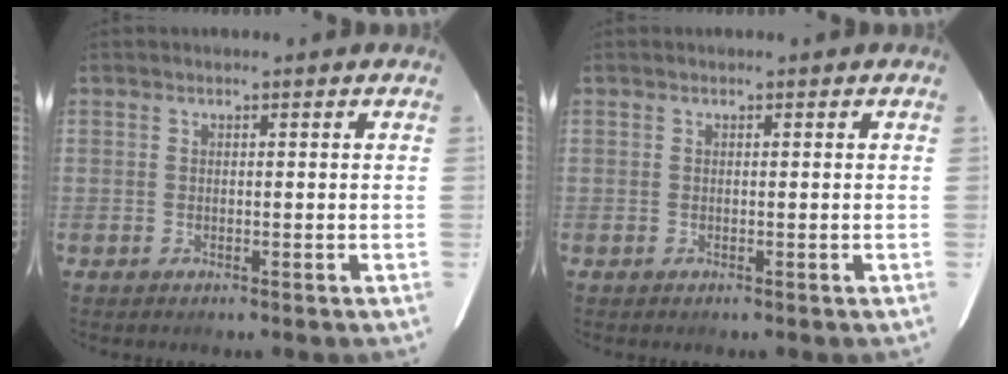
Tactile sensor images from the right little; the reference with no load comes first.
{"total": 0.0}